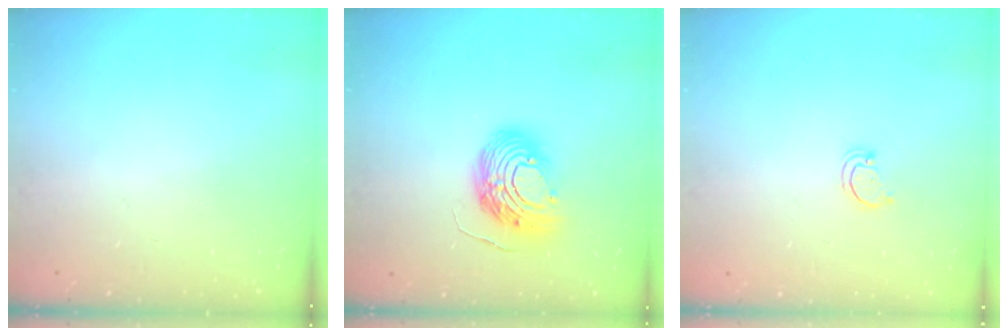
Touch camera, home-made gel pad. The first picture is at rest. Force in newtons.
{"total": 13.3, "press": 13.1, "slide": 2.3}
{"total": 1.6, "press": 1.6, "slide": 0.1}